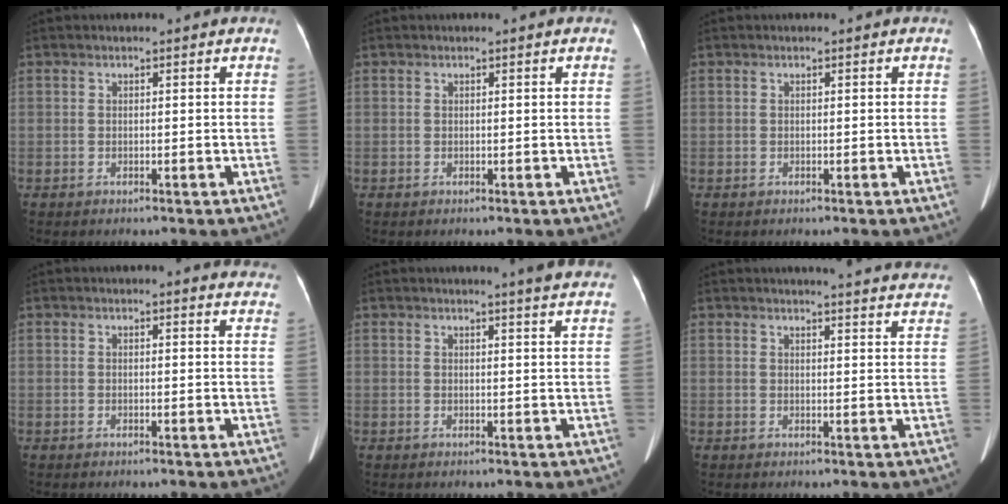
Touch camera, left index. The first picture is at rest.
{"total": 0.0}
{"total": 0.0}
{"total": 9.1, "force": [8.8, 1.5, 2.1], "torque": [0.009, -0.015, 0.064]}
{"total": 6.9, "force": [6.2, -0.5, 3.0], "torque": [-0.038, -0.003, 0.051]}
{"total": 19.8, "force": [18.9, 1.6, 5.5], "torque": [-0.054, -0.057, 0.200]}